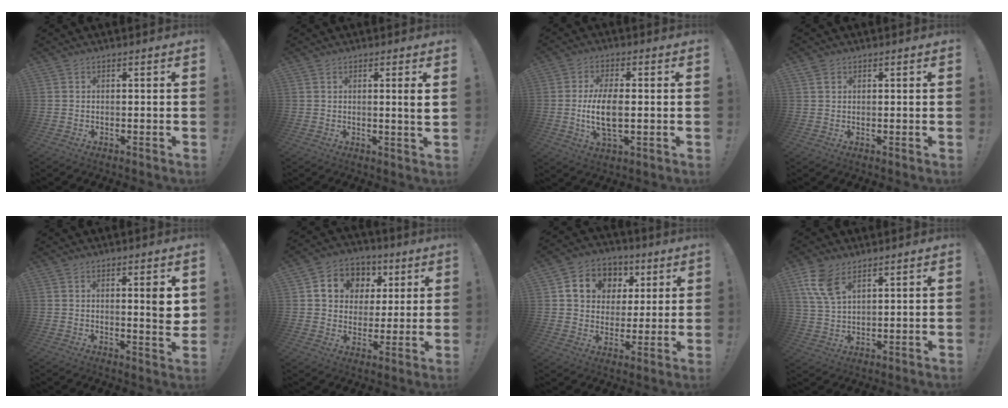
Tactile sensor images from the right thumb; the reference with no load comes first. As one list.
[{"total": 4.4, "force": [0.9, -0.6, 4.3], "torque": [-0.067, -0.008, 0.008]}, {"total": 9.8, "force": [-0.6, 4.2, 8.9], "torque": [-0.174, -0.013, -0.016]}, {"total": 1.4, "force": [0.9, 1.0, 0.5], "torque": [-0.004, -0.001, 0.015]}, {"total": 5.1, "force": [1.5, 0.7, 4.8], "torque": [-0.052, -0.016, 0.016]}, {"total": 10.4, "force": [3.7, 9.1, 3.5], "torque": [-0.049, -0.015, 0.074]}, {"total": 11.5, "force": [4.2, 9.8, 4.2], "torque": [-0.054, -0.018, 0.085]}, {"total": 9.2, "force": [5.4, 4.8, 5.7], "torque": [-0.111, -0.016, 0.105]}]